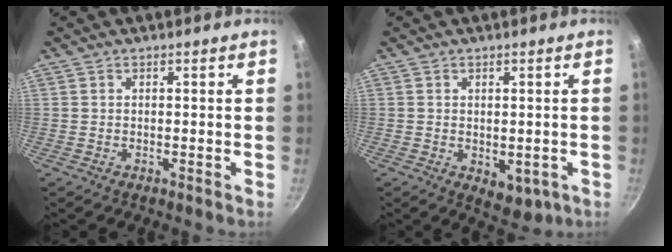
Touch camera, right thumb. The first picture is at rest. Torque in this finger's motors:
{"motor_torque": [-0.29, 0.51, -0.15, 0.15, -0.04]}